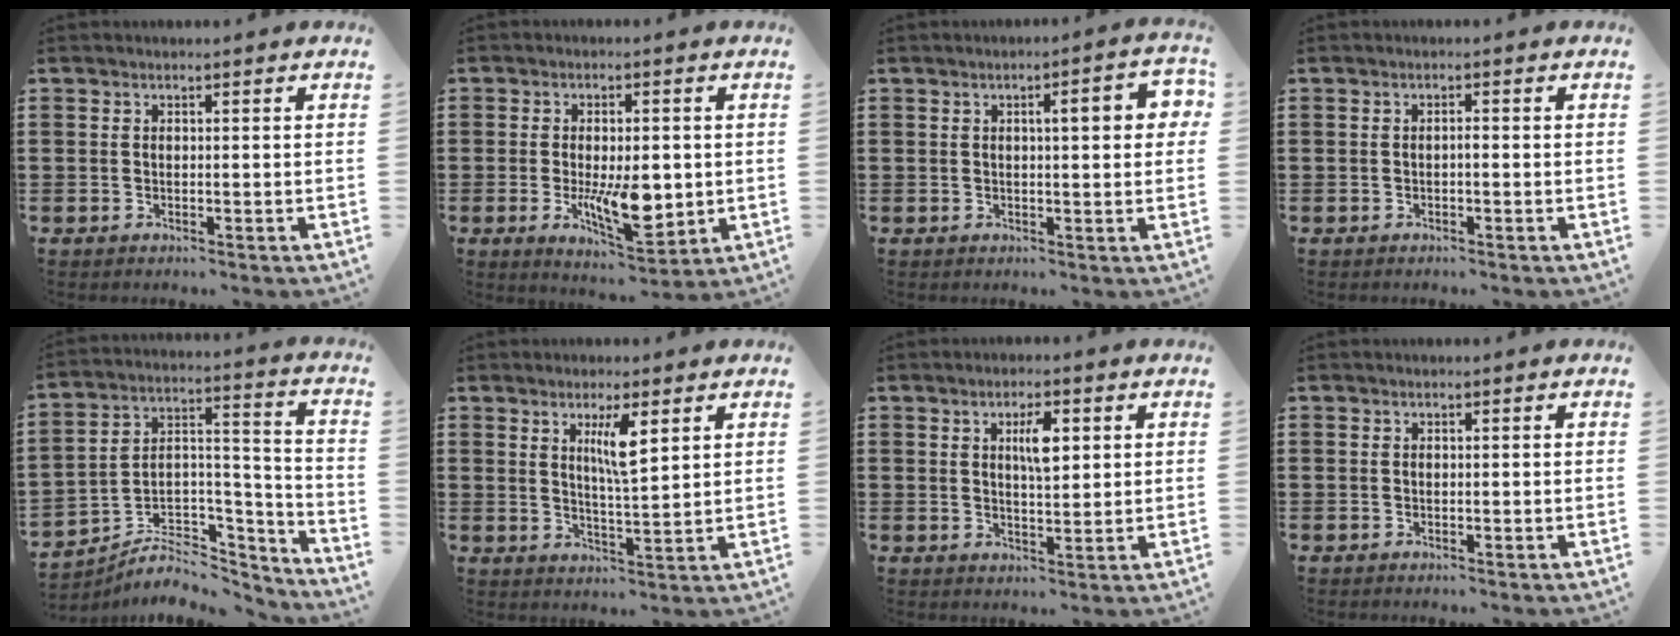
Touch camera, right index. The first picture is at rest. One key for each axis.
{"total": 9.1, "fx": -1.0, "fy": 3.7, "fz": 8.3, "tx": -0.142, "ty": -0.014, "tz": -0.015}
{"total": 4.6, "fx": 0.9, "fy": 1.0, "fz": 4.4, "tx": -0.066, "ty": 0.003, "tz": 0.007}
{"total": 0.7, "fx": -0.3, "fy": 0.1, "fz": 0.6, "tx": -0.013, "ty": -0.004, "tz": -0.005}
{"total": 6.5, "fx": -5.4, "fy": 3.2, "fz": 1.9, "tx": -0.027, "ty": 0.010, "tz": -0.100}
{"total": 5.1, "fx": 2.3, "fy": 0.9, "fz": 4.5, "tx": -0.087, "ty": 0.000, "tz": 0.035}
{"total": 4.6, "fx": 1.4, "fy": 1.6, "fz": 4.1, "tx": -0.070, "ty": 0.003, "tz": 0.018}
{"total": 0.0}